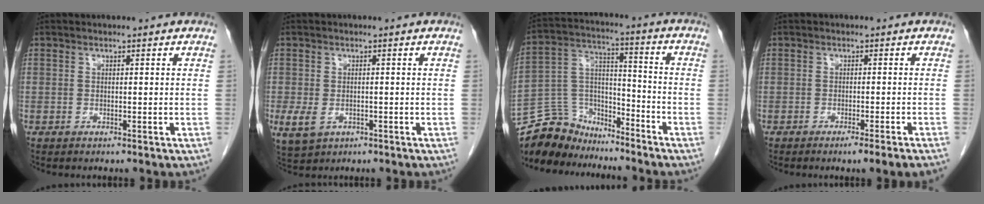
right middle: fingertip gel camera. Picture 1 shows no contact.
{"total": 4.2, "force": [-1.3, 2.9, 2.7], "torque": [-0.063, -0.007, -0.011]}
{"total": 12.0, "force": [-11.0, 4.7, 1.0], "torque": [-0.026, 0.045, -0.205]}
{"total": 3.3, "force": [-2.2, -0.9, 2.2], "torque": [-0.020, -0.005, -0.031]}